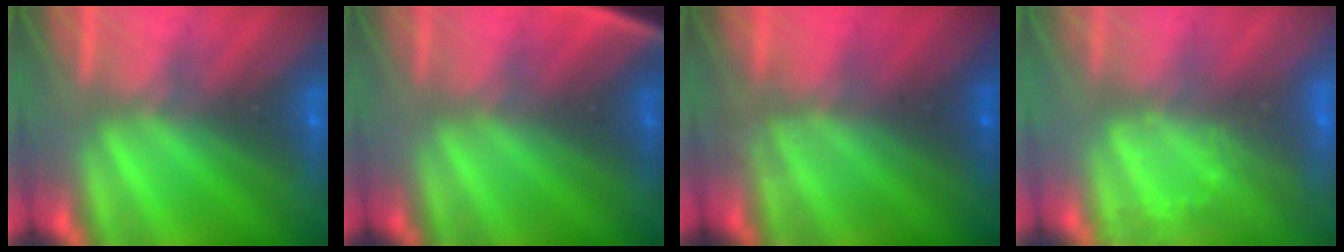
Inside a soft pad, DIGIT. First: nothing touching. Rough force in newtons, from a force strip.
{"total": 2.7}
{"total": 1.0}
{"total": 3.4}